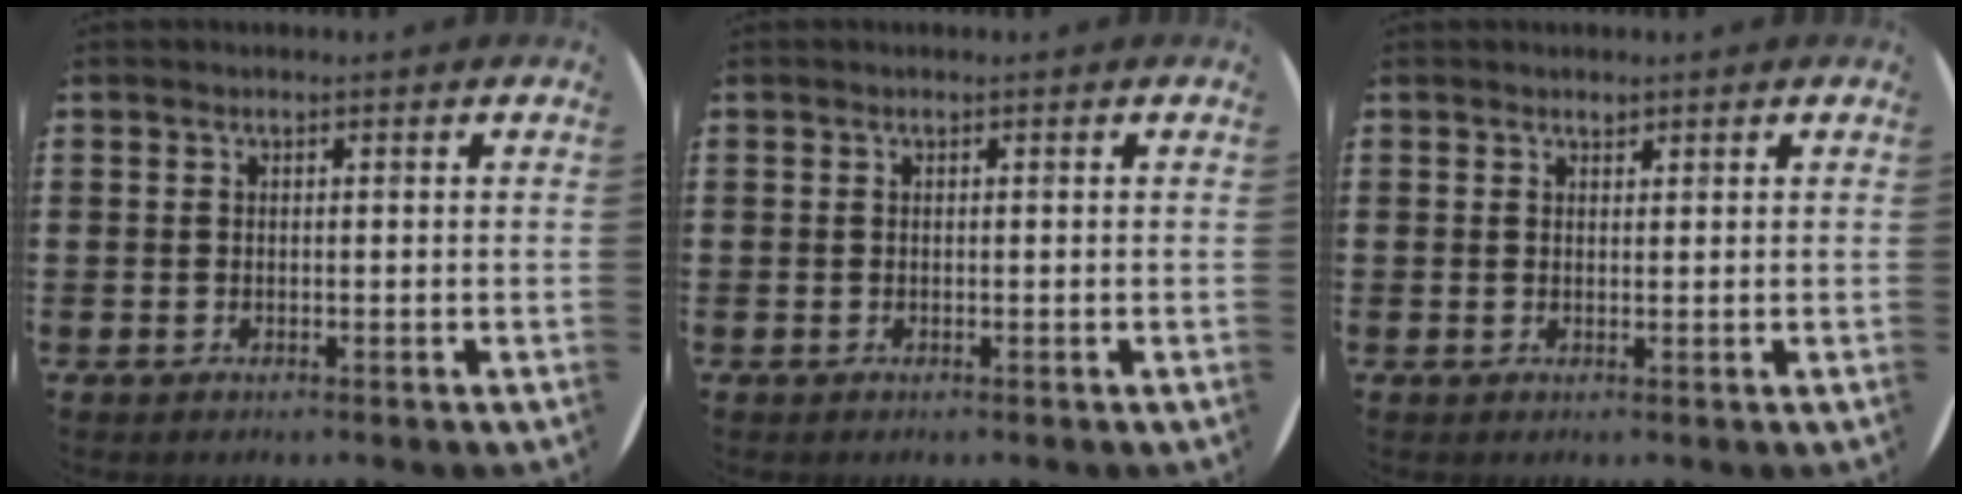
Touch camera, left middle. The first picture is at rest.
{"total": 0.0}
{"total": 0.8, "force": [0.7, 0.2, 0.1], "torque": [0.006, -0.001, 0.012]}